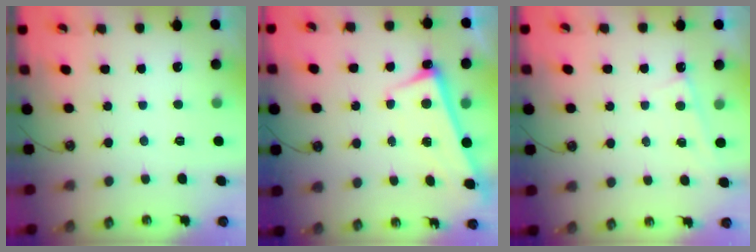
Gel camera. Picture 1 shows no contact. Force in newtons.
{"total": 2.7, "press": 2.6, "slide": 0.6}
{"total": 0.7, "press": 0.7, "slide": 0.2}